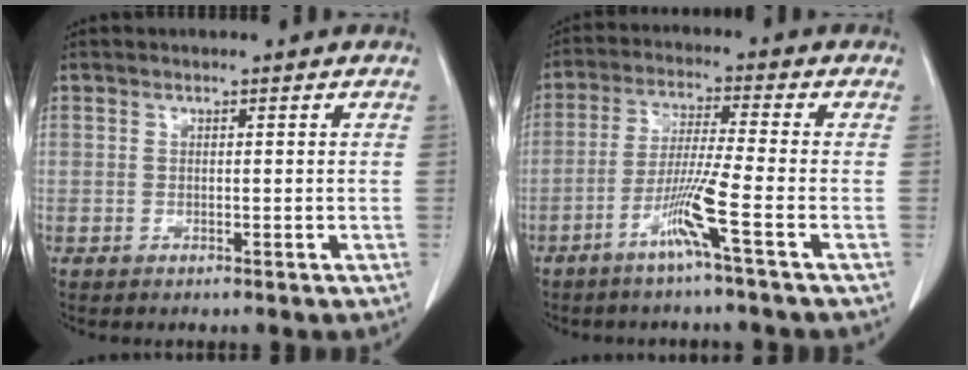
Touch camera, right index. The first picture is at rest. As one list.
[{"total": 7.2, "force": [-3.6, -1.4, 6.1], "torque": [-0.118, -0.008, -0.075]}]